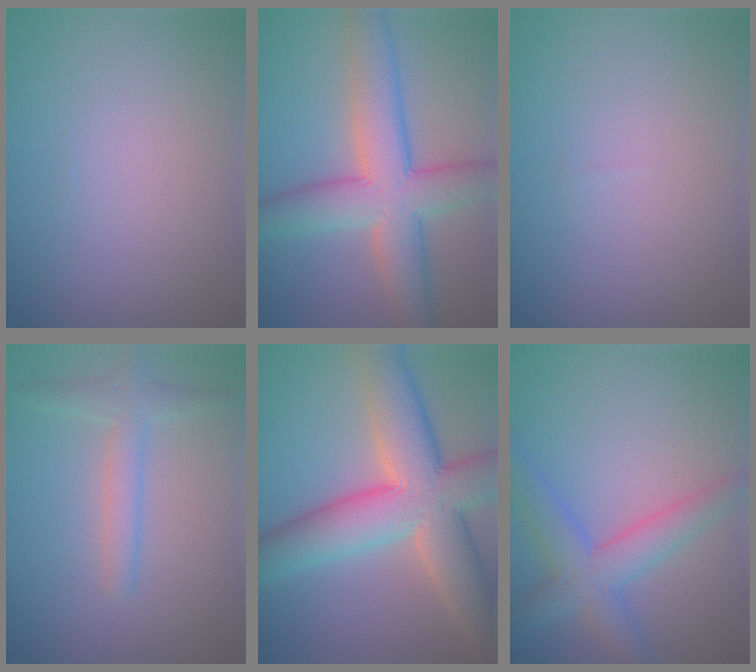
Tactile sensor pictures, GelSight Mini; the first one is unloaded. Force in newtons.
{"total": 7.9, "press": 7.8, "slide": 0.2}
{"total": 0.0}
{"total": 2.4, "press": 2.4, "slide": 0.1}
{"total": 11.3, "press": 11.3, "slide": 0.7}
{"total": 4.7, "press": 4.7, "slide": 0.2}